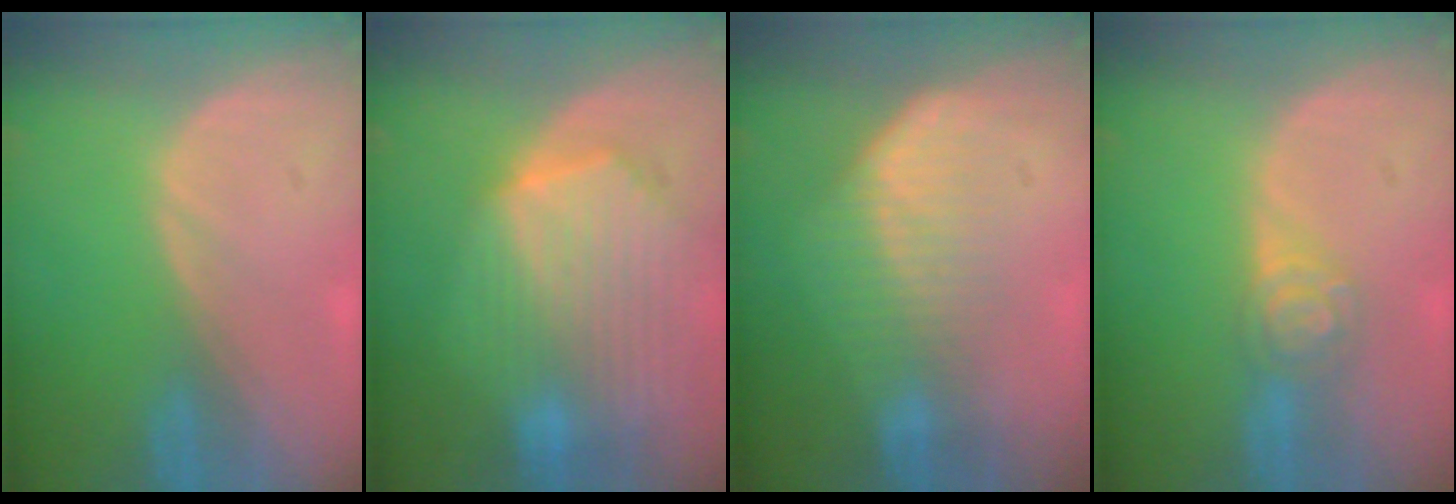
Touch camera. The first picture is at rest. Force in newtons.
{"total": 10.2, "press": 8.9, "slide": 5.0}
{"total": 7.5, "press": 6.3, "slide": 4.0}
{"total": 4.1, "press": 4.0, "slide": 0.9}